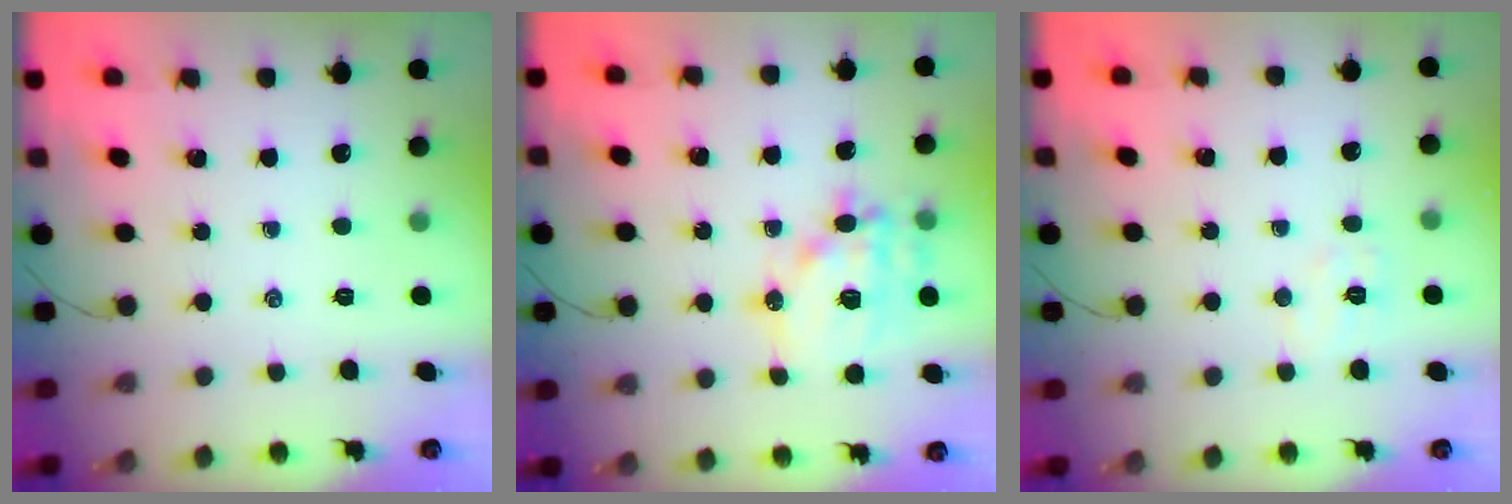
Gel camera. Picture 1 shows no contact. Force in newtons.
{"total": 15.5, "press": 15.2, "slide": 3.1}
{"total": 5.9, "press": 5.8, "slide": 1.0}